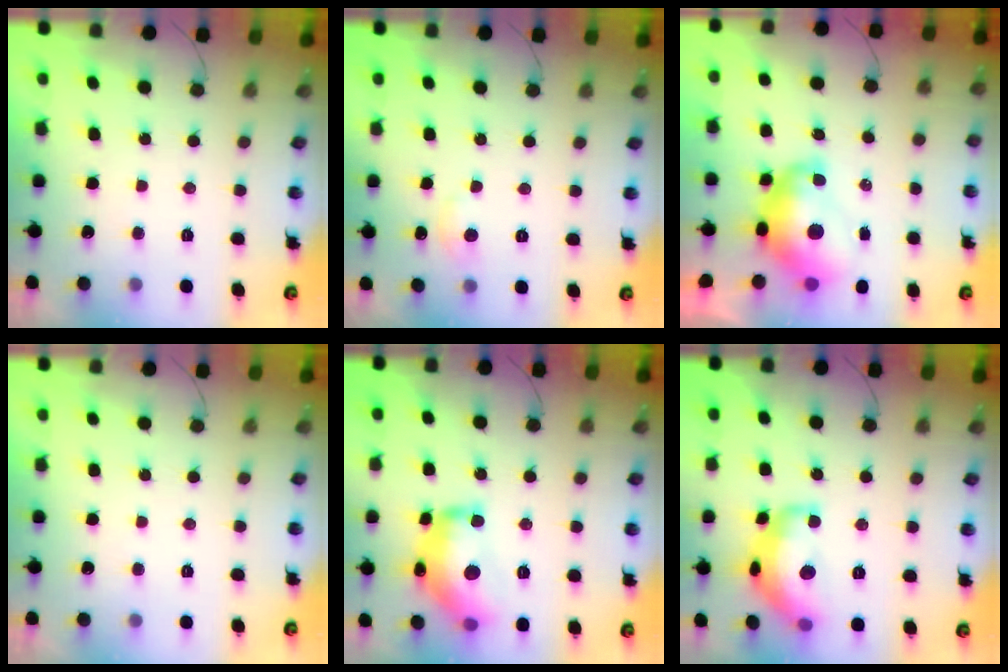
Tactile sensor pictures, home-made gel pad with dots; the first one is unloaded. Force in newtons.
{"total": 3.2, "press": 3.2, "slide": 0.4}
{"total": 11.4, "press": 11.3, "slide": 1.2}
{"total": 0.0}
{"total": 17.4, "press": 17.3, "slide": 1.1}
{"total": 16.0, "press": 16.0, "slide": 1.3}